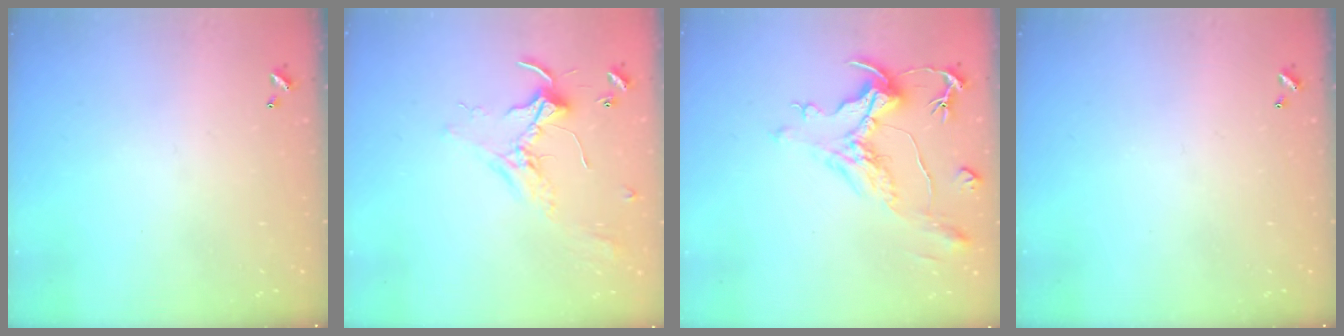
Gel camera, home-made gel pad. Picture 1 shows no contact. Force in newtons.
{"total": 2.1, "press": 2.1, "slide": 0.5}
{"total": 1.6, "press": 0.1, "slide": 1.6}
{"total": 0.0}